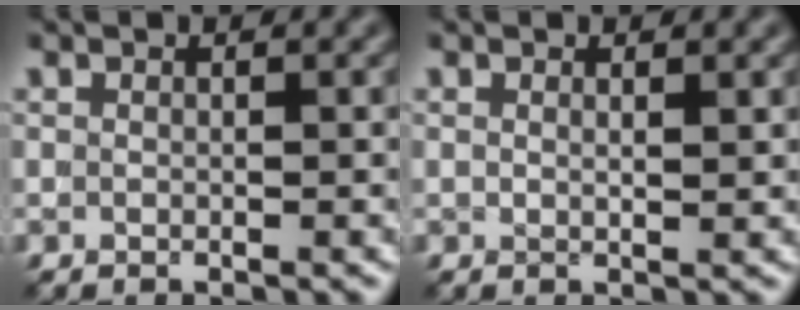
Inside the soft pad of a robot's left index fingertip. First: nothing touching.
{"total": 1.1, "force": [1.0, 0.1, 0.3], "torque": [0.000, 0.001, 0.013]}